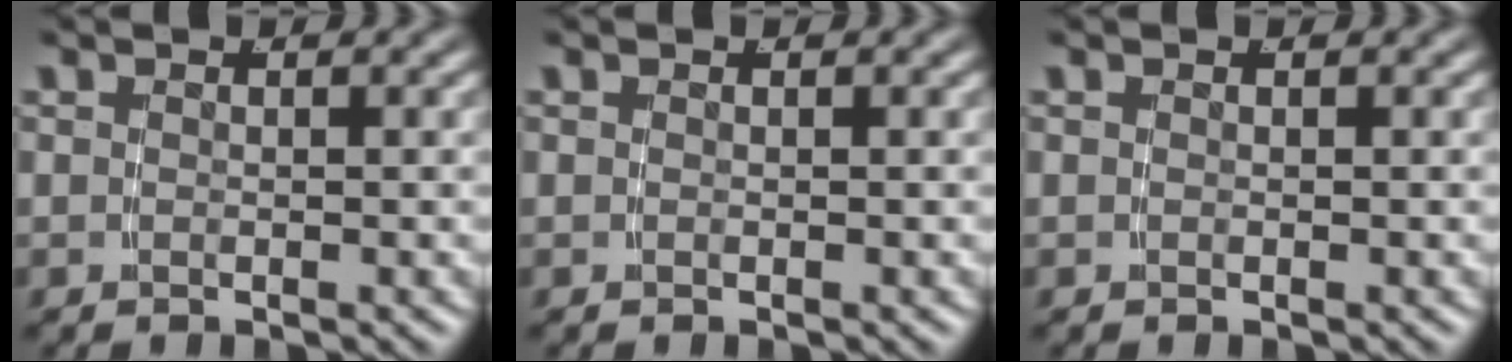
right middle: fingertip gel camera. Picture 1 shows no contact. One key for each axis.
{"total": 0.0}
{"total": 0.0}